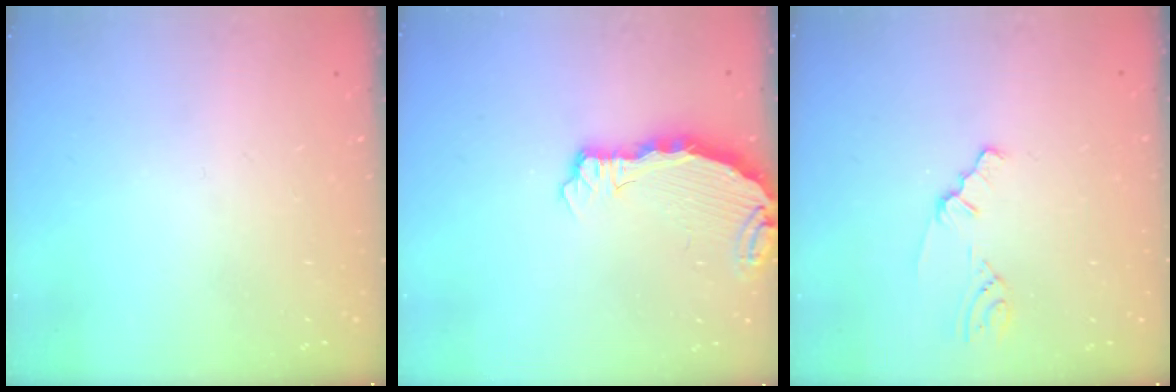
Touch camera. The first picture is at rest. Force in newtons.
{"total": 4.8, "press": 4.8, "slide": 0.4}
{"total": 1.5, "press": 1.5, "slide": 0.3}